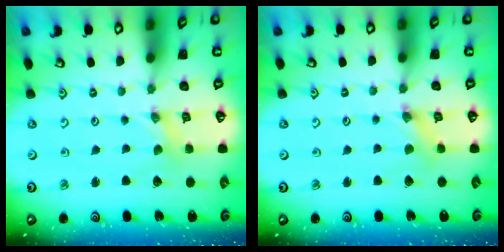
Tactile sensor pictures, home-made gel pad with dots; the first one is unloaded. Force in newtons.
{"total": 1.4, "press": 1.4, "slide": 0.2}